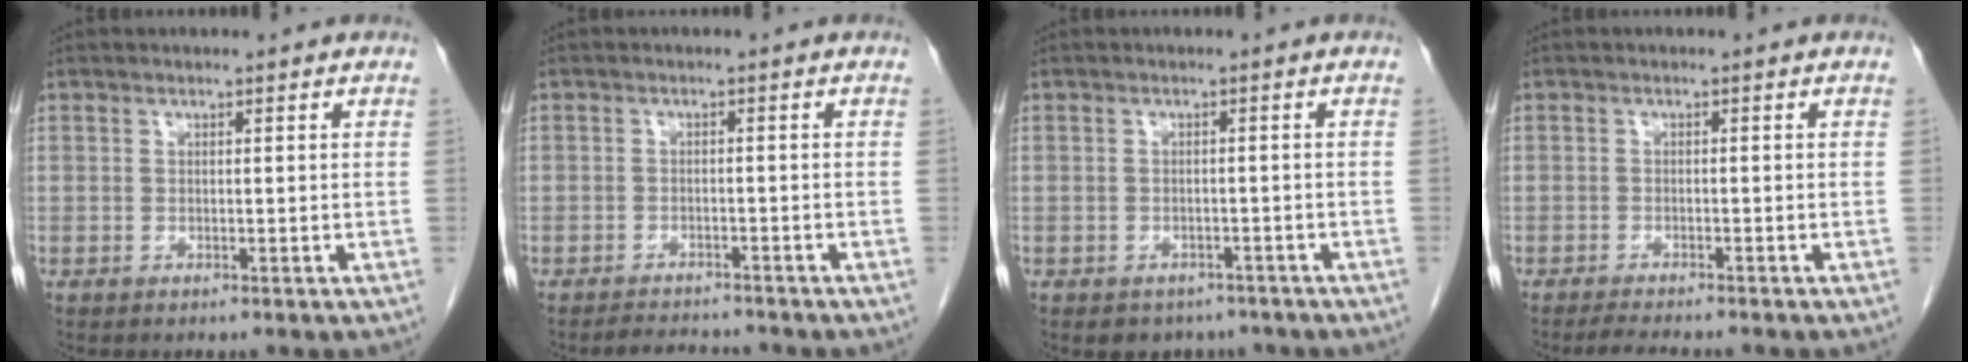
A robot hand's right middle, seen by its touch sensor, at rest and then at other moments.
{"total": 3.3, "force": [-3.2, 0.8, 0.3], "torque": [-0.007, -0.009, -0.051]}
{"total": 4.2, "force": [-3.2, 2.7, 0.5], "torque": [0.000, 0.008, -0.039]}
{"total": 3.9, "force": [-3.5, 0.2, 1.7], "torque": [-0.030, -0.012, -0.053]}